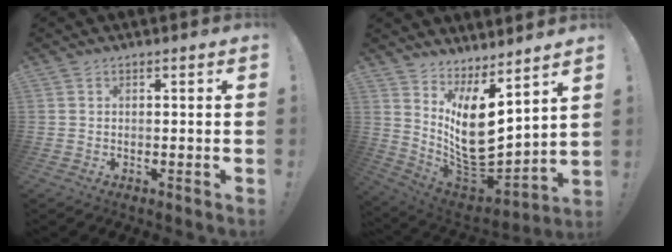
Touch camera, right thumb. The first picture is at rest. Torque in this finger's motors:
{"motor_torque": [-0.29, 1.10, 0.84, 0.97, 0.43]}